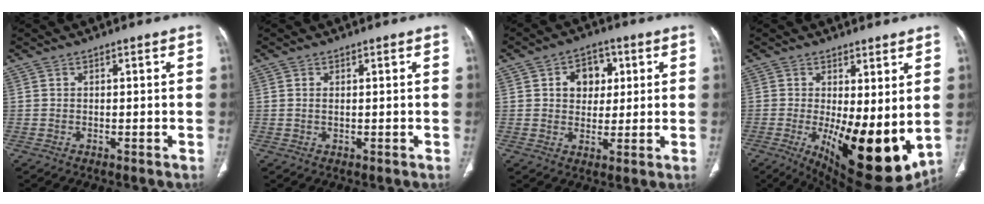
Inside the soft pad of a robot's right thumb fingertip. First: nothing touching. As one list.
[{"total": 0.8, "force": [0.1, 0.3, 0.7], "torque": [-0.018, 0.001, 0.005]}, {"total": 7.6, "force": [2.1, 5.9, 4.3], "torque": [-0.026, -0.002, 0.029]}, {"total": 17.5, "force": [-1.7, 6.9, 16.0], "torque": [-0.234, -0.040, -0.002]}]